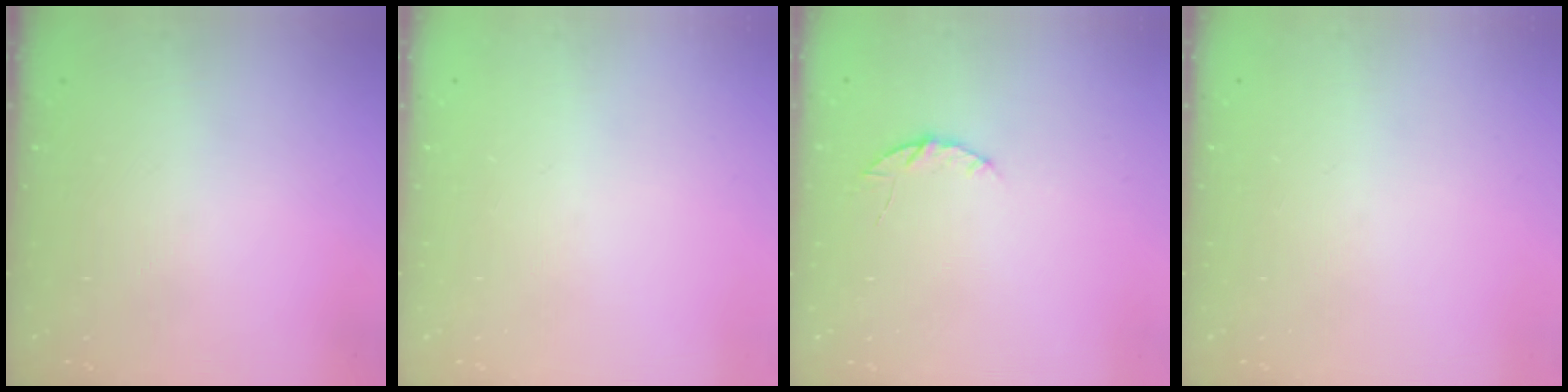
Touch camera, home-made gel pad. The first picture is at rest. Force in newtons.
{"total": 0.0}
{"total": 4.2, "press": 4.2, "slide": 0.5}
{"total": 0.0}